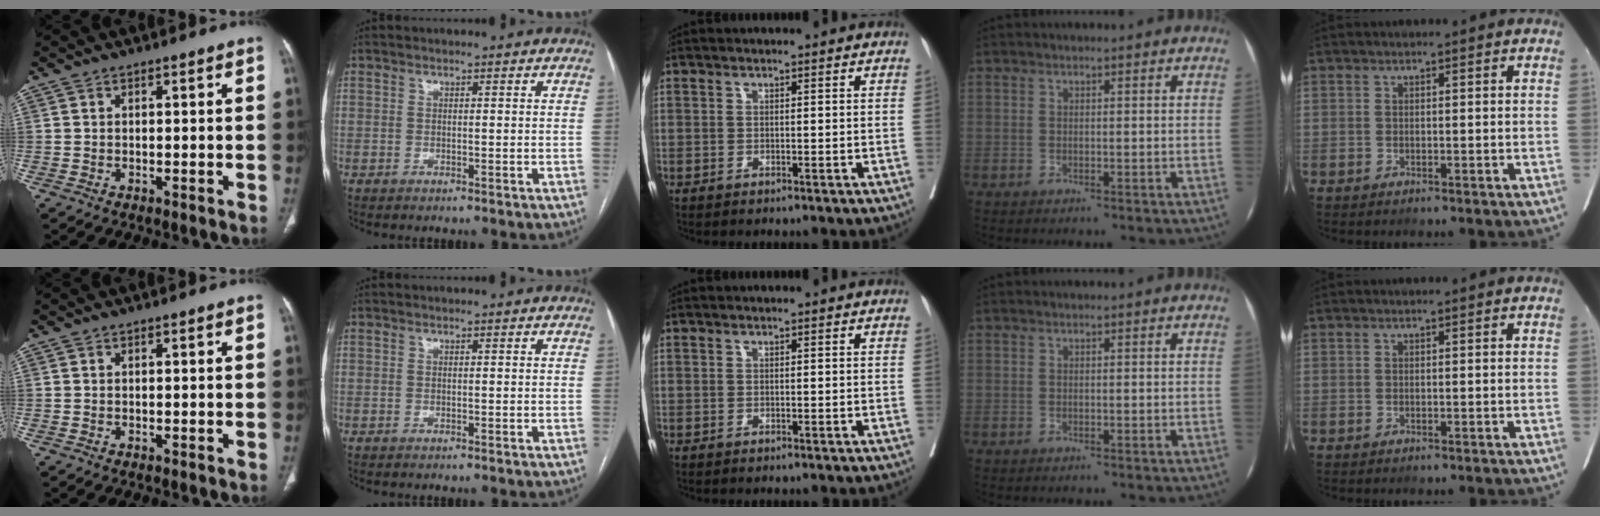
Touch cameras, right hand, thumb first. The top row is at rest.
{}